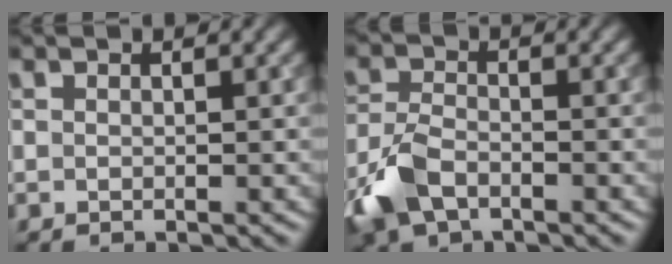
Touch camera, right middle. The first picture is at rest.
{"total": 5.2, "force": [-2.9, 2.9, 3.2], "torque": [-0.076, -0.005, -0.068]}